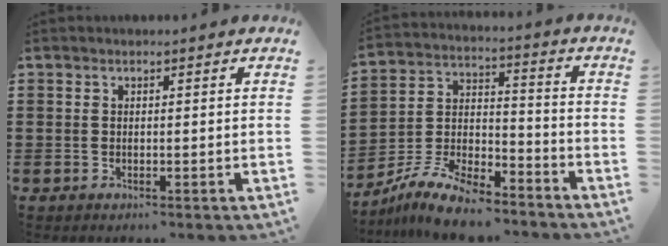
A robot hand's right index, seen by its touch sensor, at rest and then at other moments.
{"total": 9.9, "force": [-8.7, 2.4, 4.1], "torque": [-0.084, 0.027, -0.169]}